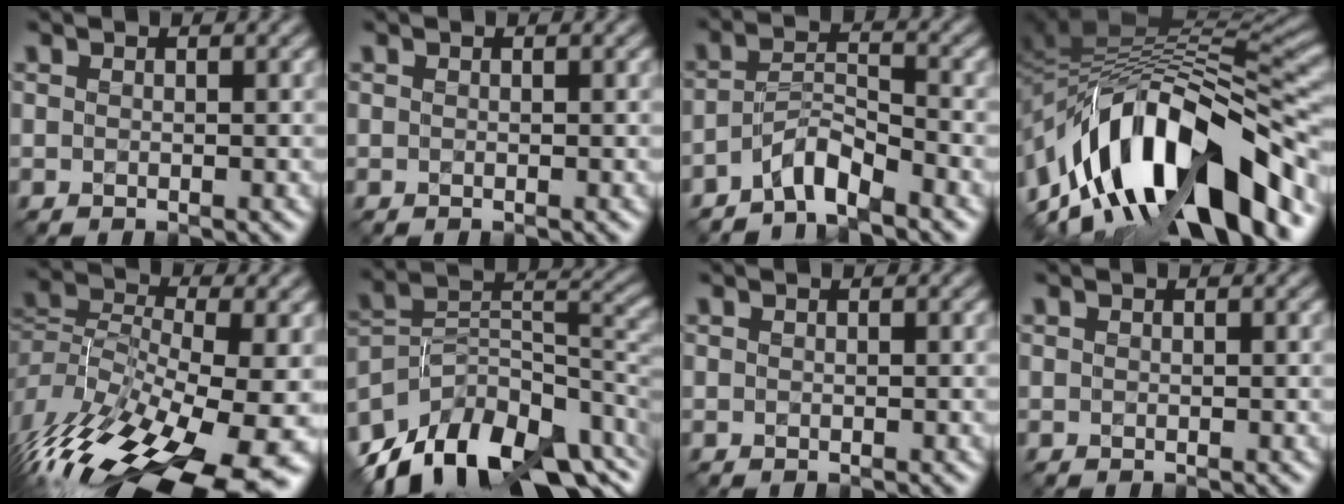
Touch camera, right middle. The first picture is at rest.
{"total": 0.0}
{"total": 3.5, "force": [-2.9, 0.8, 1.8], "torque": [-0.031, 0.011, -0.062]}
{"total": 14.5, "force": [-6.9, 6.4, 11.0], "torque": [-0.176, 0.020, -0.125]}
{"total": 16.2, "force": [-8.1, 6.7, 12.3], "torque": [-0.253, -0.012, -0.135]}
{"total": 14.9, "force": [-9.7, 7.7, 8.3], "torque": [-0.167, 0.006, -0.166]}
{"total": 0.0}
{"total": 0.0}